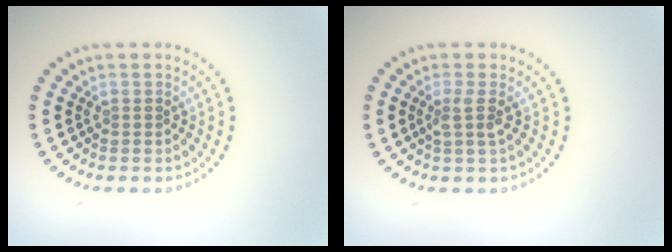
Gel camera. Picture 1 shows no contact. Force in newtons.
{"total": 1.6, "press": 1.2, "slide": 1.0}